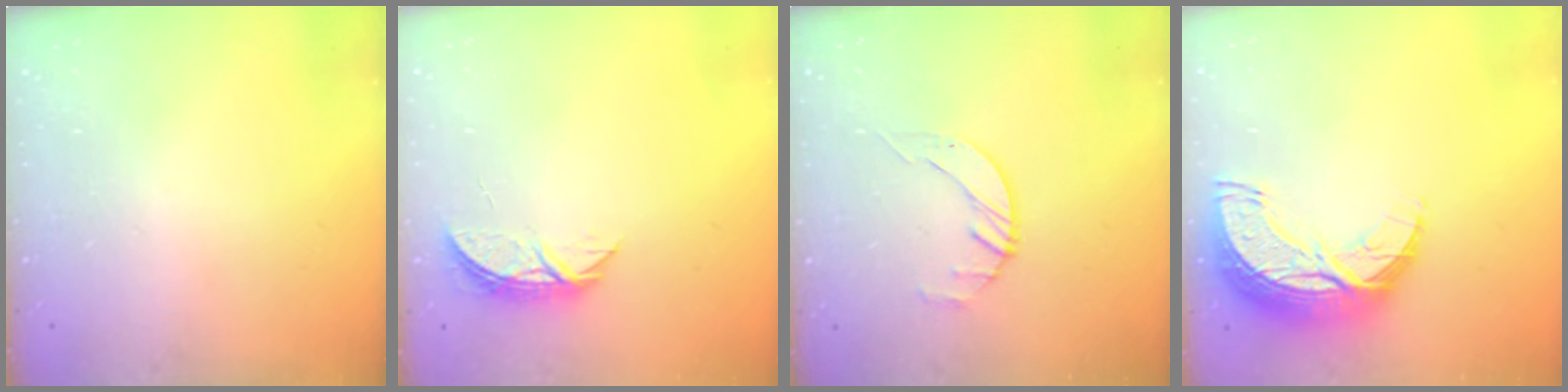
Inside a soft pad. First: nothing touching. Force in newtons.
{"total": 5.2, "press": 5.2, "slide": 0.6}
{"total": 2.1, "press": 2.0, "slide": 0.3}
{"total": 12.4, "press": 12.4, "slide": 0.9}